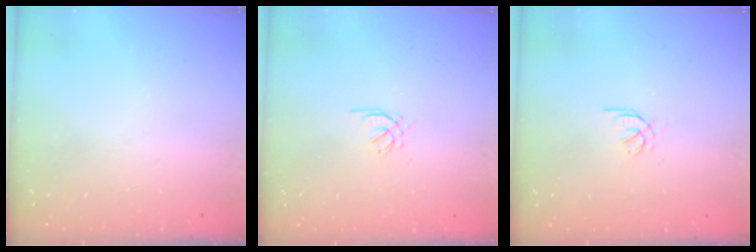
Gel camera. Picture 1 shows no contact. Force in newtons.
{"total": 0.9, "press": 0.8, "slide": 0.4}
{"total": 2.0, "press": 1.9, "slide": 0.6}